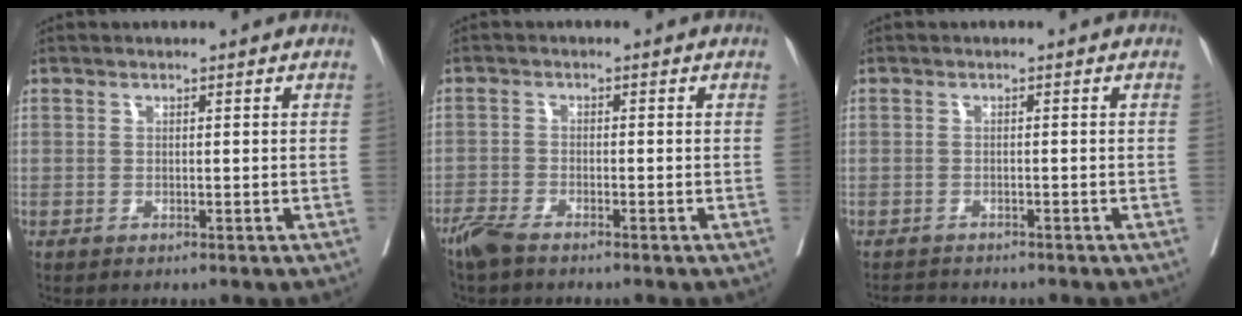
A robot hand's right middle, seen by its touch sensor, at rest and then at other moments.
{"total": 3.4, "force": [-2.9, 0.6, 1.7], "torque": [-0.037, -0.007, -0.058]}
{"total": 2.6, "force": [-2.5, 0.6, 0.3], "torque": [-0.006, -0.009, -0.039]}